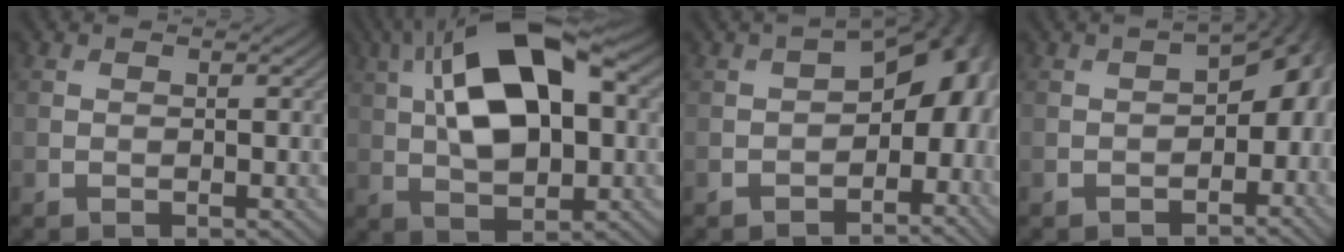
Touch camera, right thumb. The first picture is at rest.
{"total": 15.3, "force": [3.9, 7.5, 12.7], "torque": [-0.228, 0.027, 0.058]}
{"total": 12.2, "force": [-2.1, 7.8, 9.1], "torque": [-0.101, -0.017, -0.029]}
{"total": 8.8, "force": [-1.7, 5.4, 6.7], "torque": [-0.070, -0.013, -0.029]}